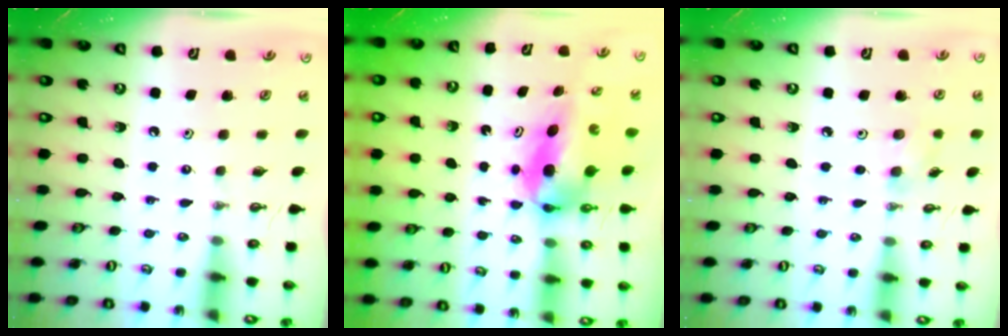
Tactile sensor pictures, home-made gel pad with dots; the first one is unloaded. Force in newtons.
{"total": 6.4, "press": 6.0, "slide": 2.1}
{"total": 4.3, "press": 4.1, "slide": 1.3}